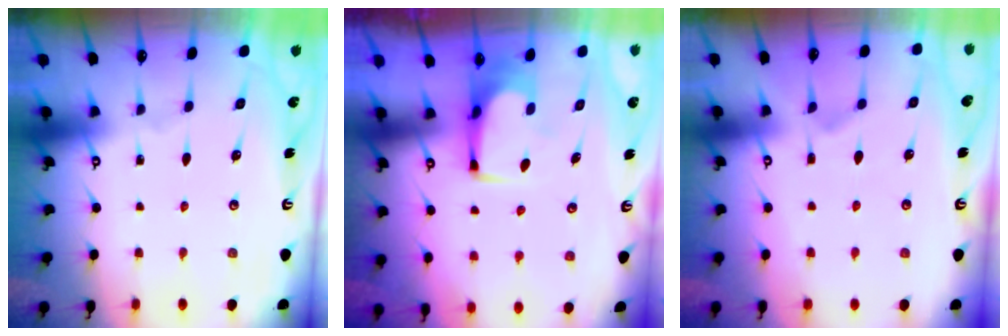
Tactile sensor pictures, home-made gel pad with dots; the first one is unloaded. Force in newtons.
{"total": 1.4, "press": 1.4, "slide": 0.1}
{"total": 1.7, "press": 1.0, "slide": 1.4}